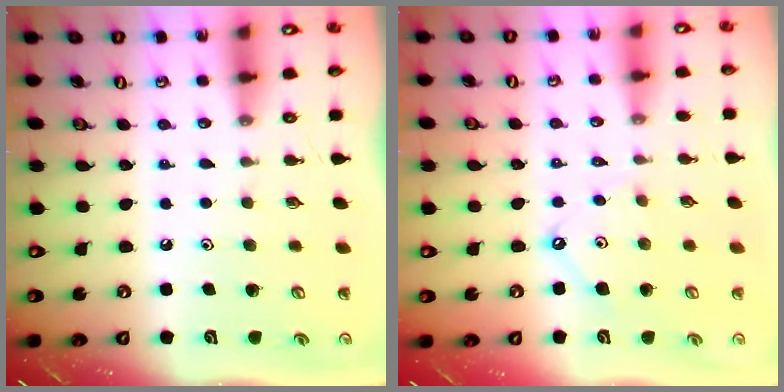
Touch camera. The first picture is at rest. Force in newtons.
{"total": 5.2, "press": 5.1, "slide": 0.6}